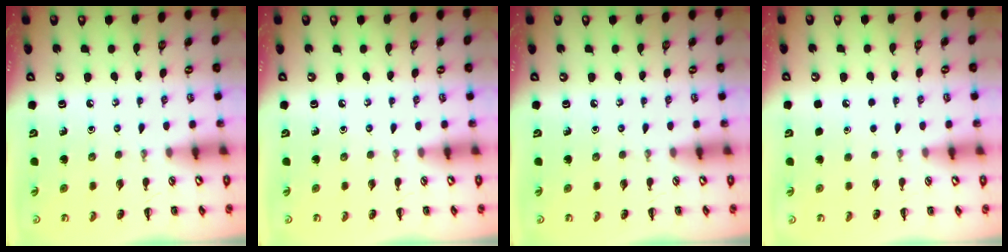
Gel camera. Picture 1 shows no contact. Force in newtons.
{"total": 0.0}
{"total": 0.0}
{"total": 1.7, "press": 1.6, "slide": 0.1}